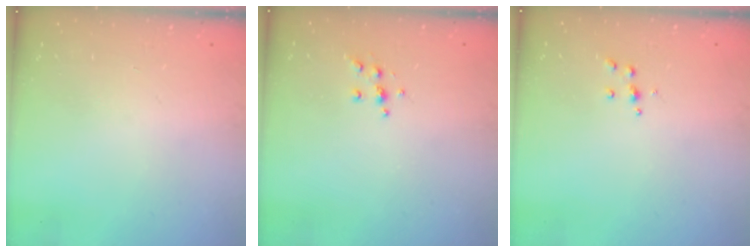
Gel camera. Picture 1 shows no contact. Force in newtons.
{"total": 5.4, "press": 5.3, "slide": 0.4}
{"total": 3.6, "press": 3.6, "slide": 0.3}